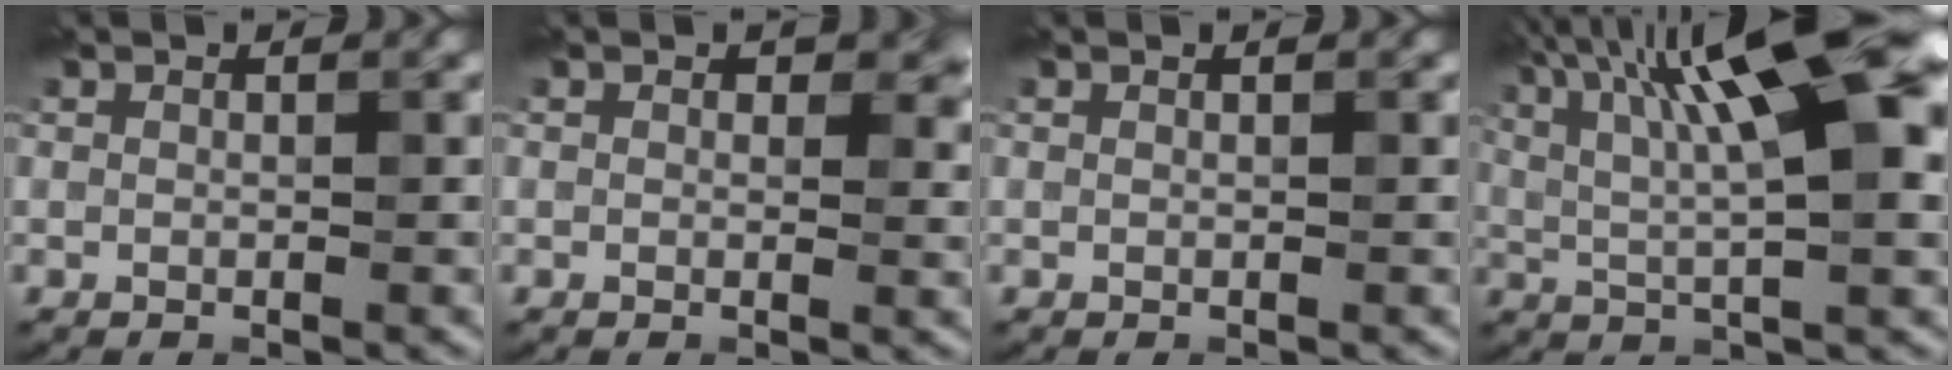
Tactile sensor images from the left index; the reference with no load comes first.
{"total": 2.7, "force": [1.1, 1.7, 1.8], "torque": [-0.014, -0.004, 0.010]}
{"total": 0.0}
{"total": 13.5, "force": [4.7, 3.3, 12.3], "torque": [-0.184, 0.022, 0.071]}